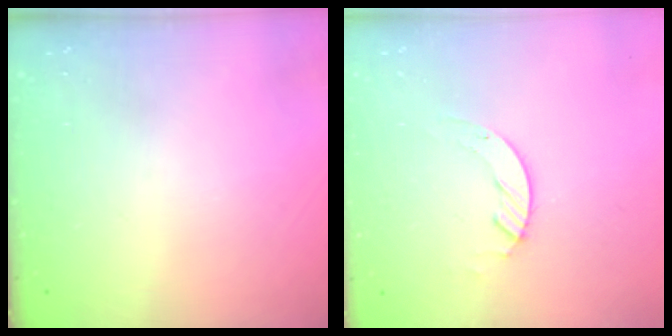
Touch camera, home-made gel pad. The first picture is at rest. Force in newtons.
{"total": 2.4, "press": 2.4, "slide": 0.2}